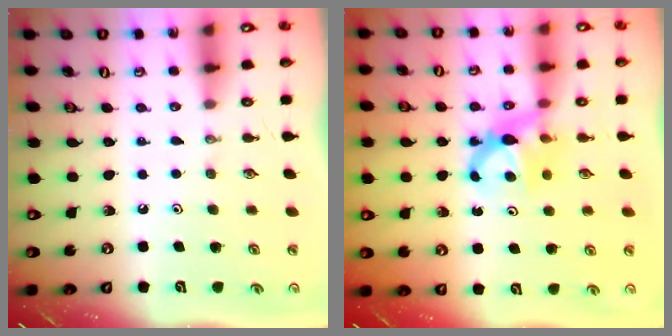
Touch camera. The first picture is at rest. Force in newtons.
{"total": 6.9, "press": 6.9, "slide": 0.3}